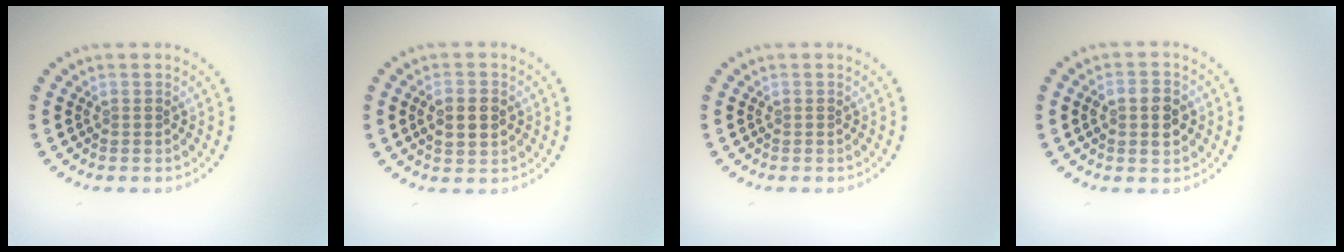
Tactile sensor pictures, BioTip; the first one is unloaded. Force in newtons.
{"total": 2.6, "press": 2.6, "slide": 0.0}
{"total": 0.0}
{"total": 3.8, "press": 3.8, "slide": 0.2}